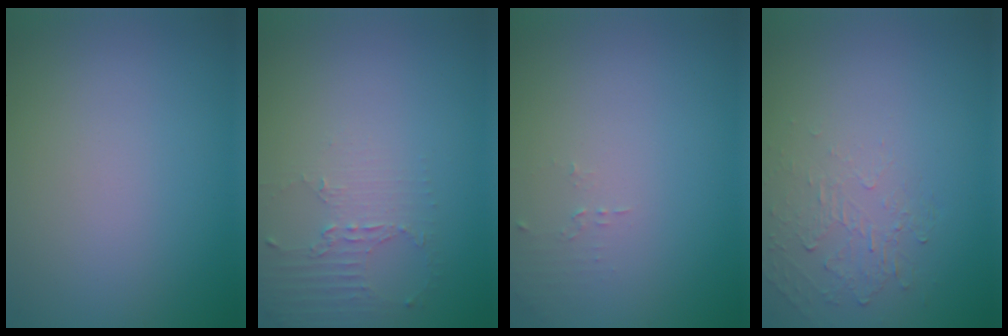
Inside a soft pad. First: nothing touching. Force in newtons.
{"total": 2.2, "press": 1.6, "slide": 1.5}
{"total": 0.9, "press": 0.9, "slide": 0.3}
{"total": 1.9, "press": 0.5, "slide": 1.9}